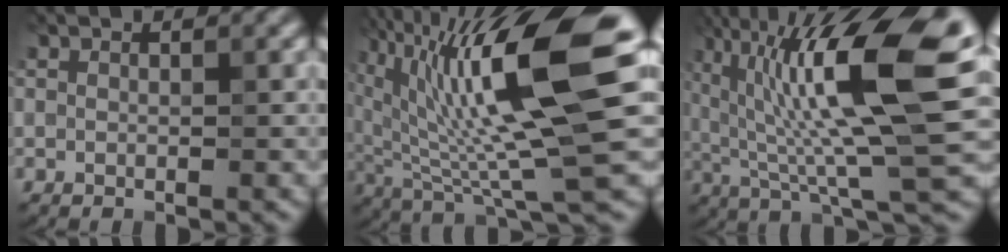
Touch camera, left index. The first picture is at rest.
{"total": 15.2, "force": [4.3, 3.0, 14.3], "torque": [-0.241, 0.007, 0.076]}
{"total": 15.3, "force": [4.5, 3.6, 14.2], "torque": [-0.238, 0.012, 0.076]}